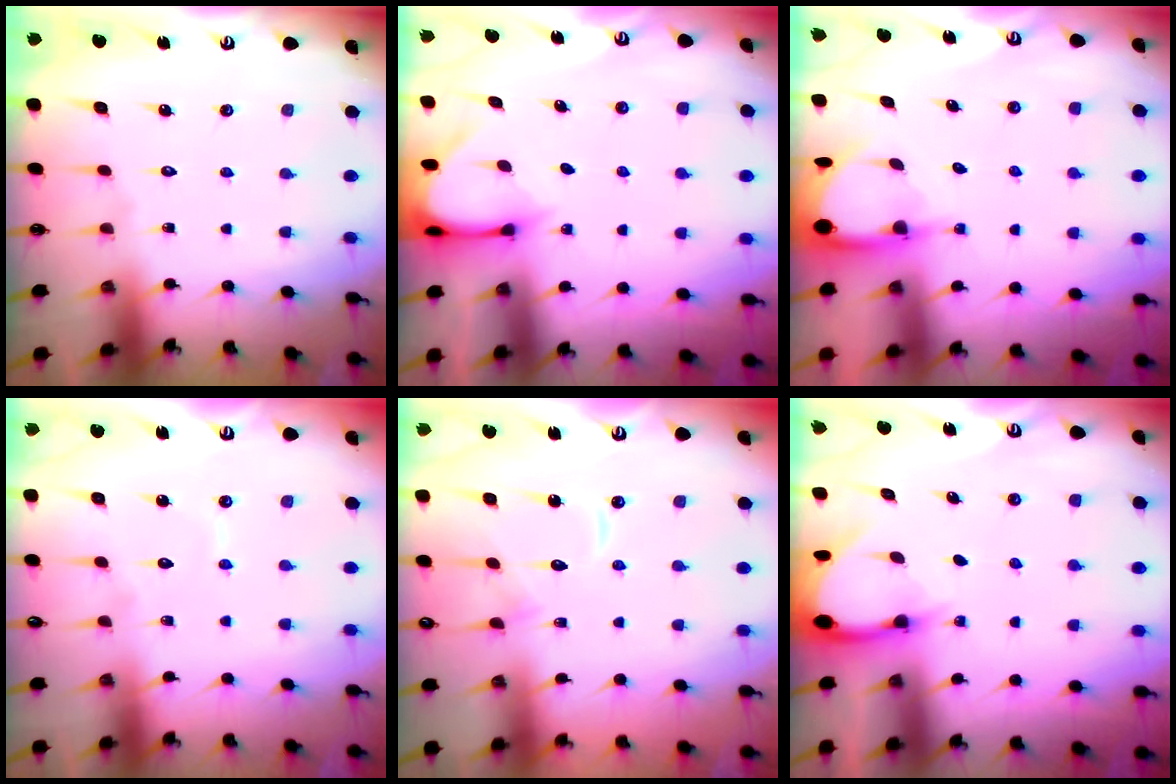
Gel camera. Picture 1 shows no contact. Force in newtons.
{"total": 3.4, "press": 3.4, "slide": 0.3}
{"total": 3.5, "press": 3.5, "slide": 0.2}
{"total": 3.9, "press": 3.9, "slide": 0.2}
{"total": 10.4, "press": 10.4, "slide": 1.1}
{"total": 3.6, "press": 3.6, "slide": 0.2}